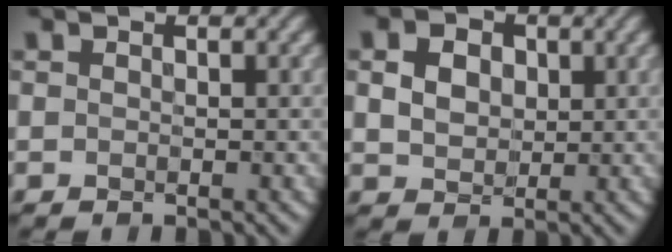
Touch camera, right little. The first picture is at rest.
{"total": 3.1, "force": [0.3, 2.5, 1.8], "torque": [-0.047, 0.002, 0.005]}